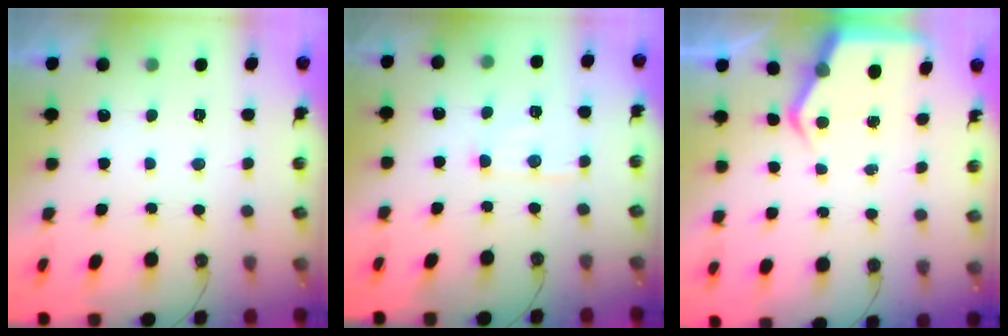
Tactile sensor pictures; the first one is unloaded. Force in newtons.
{"total": 7.3, "press": 7.3, "slide": 0.5}
{"total": 5.9, "press": 5.9, "slide": 0.6}